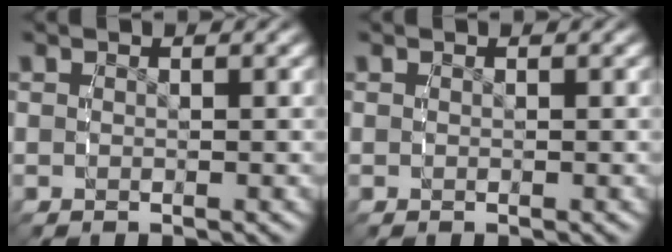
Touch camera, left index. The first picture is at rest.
{"total": 0.0}